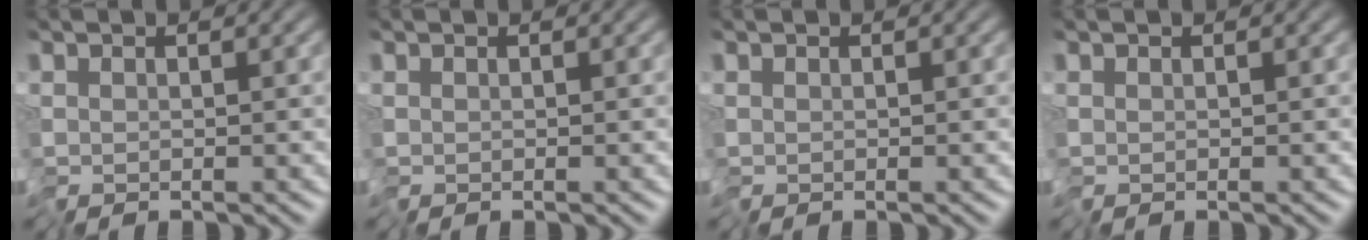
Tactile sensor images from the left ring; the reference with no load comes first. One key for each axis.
{"total": 0.0}
{"total": 0.0}
{"total": 0.0}